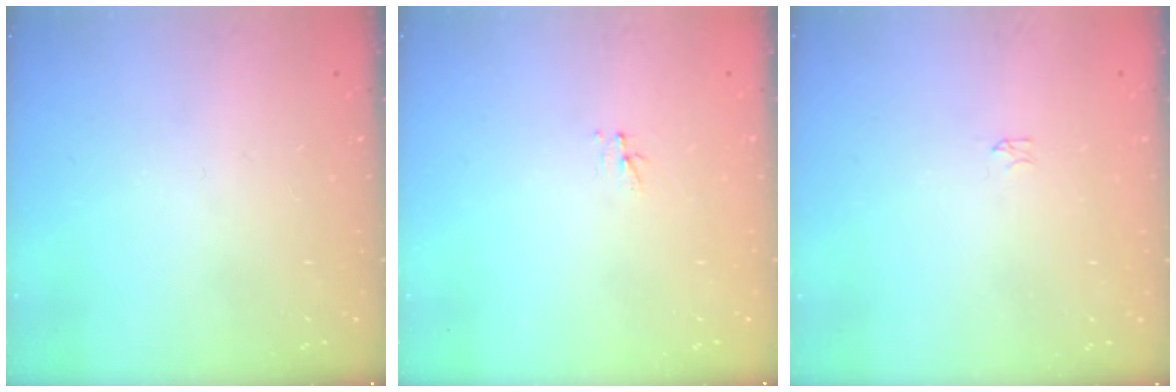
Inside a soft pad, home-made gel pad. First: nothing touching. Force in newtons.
{"total": 3.0, "press": 3.0, "slide": 0.3}
{"total": 0.0}